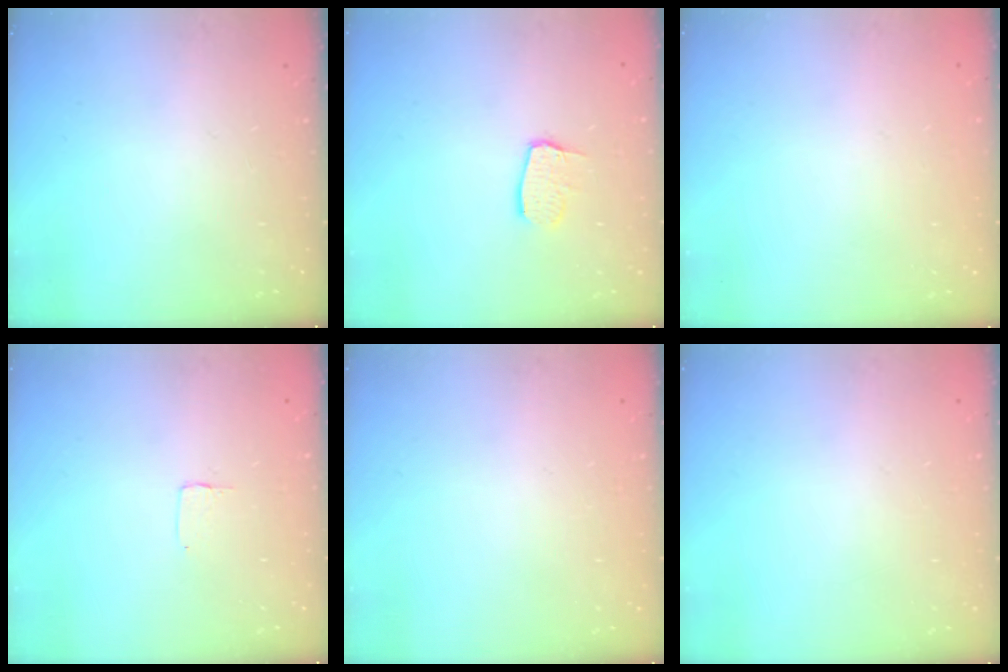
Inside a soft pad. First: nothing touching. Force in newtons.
{"total": 6.8, "press": 6.8, "slide": 0.5}
{"total": 0.0}
{"total": 3.1, "press": 3.1, "slide": 0.2}
{"total": 0.0}
{"total": 0.0}